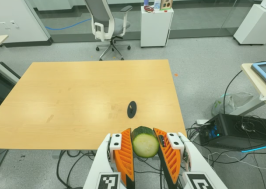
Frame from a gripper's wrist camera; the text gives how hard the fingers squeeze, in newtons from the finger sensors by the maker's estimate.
{"total": 11.9, "left": 12.4, "right": 11.4}